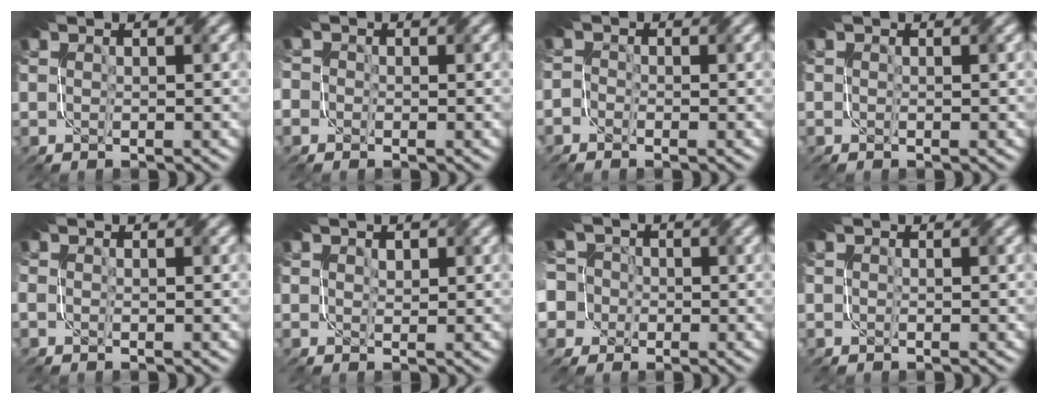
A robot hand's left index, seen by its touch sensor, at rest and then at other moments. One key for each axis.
{"total": 3.3, "fx": -0.6, "fy": 3.0, "fz": 1.1, "tx": -0.031, "ty": 0.020, "tz": -0.039}
{"total": 1.1, "fx": -0.9, "fy": 0.7, "fz": 0.1, "tx": 0.004, "ty": 0.002, "tz": -0.028}
{"total": 0.0}
{"total": 1.1, "fx": -0.2, "fy": 0.8, "fz": 0.7, "tx": -0.012, "ty": 0.002, "tz": -0.005}
{"total": 0.9, "fx": 0.5, "fy": 0.6, "fz": 0.5, "tx": -0.009, "ty": -0.002, "tz": 0.009}
{"total": 8.5, "fx": -1.3, "fy": 7.9, "fz": 3.0, "tx": -0.074, "ty": 0.024, "tz": -0.071}
{"total": 0.0}